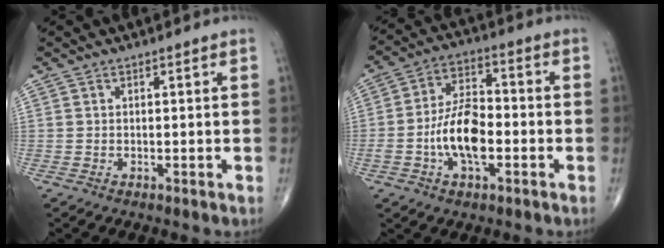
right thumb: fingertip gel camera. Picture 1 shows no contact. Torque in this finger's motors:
{"motor_torque": [0.93, 0.74, 1.40, -0.14, 0.10]}